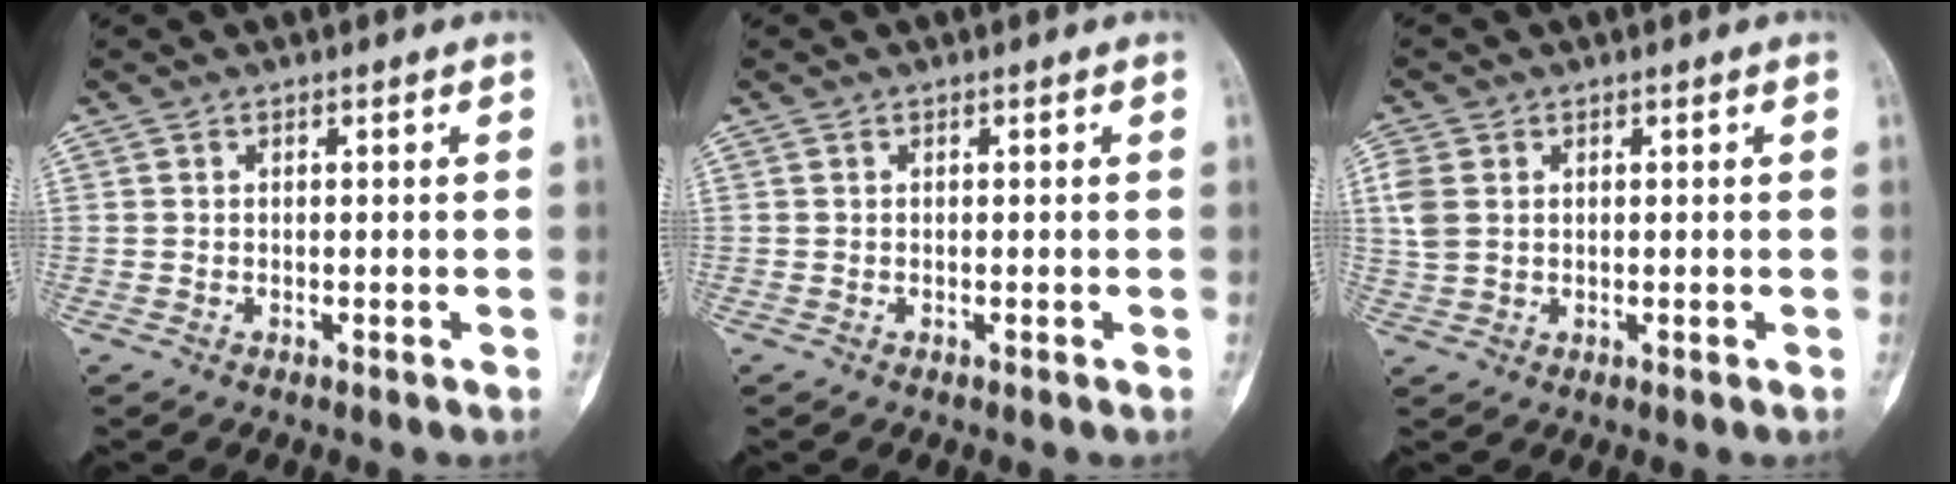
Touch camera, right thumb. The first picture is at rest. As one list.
[{"total": 0.0}, {"total": 4.4, "force": [1.0, 3.1, 2.9], "torque": [-0.074, 0.005, 0.022]}]